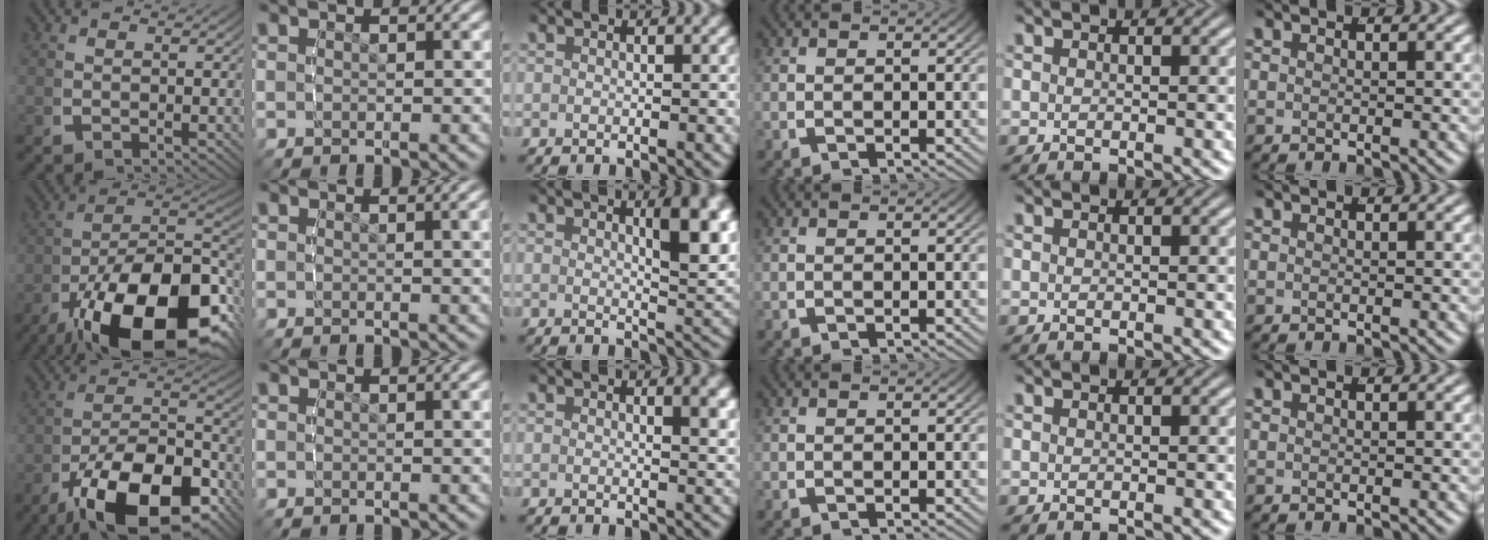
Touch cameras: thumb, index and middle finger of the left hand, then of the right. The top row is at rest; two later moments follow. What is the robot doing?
{"motion": "lift_and_place", "object": "screwdriver"}